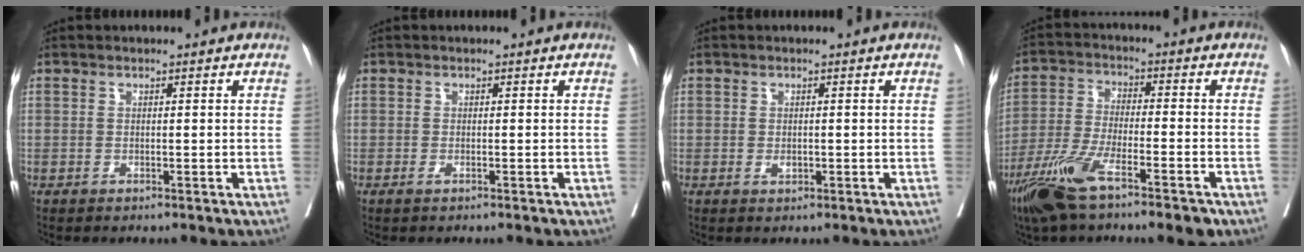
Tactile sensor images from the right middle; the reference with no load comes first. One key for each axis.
{"total": 0.6, "fx": -0.4, "fy": 0.0, "fz": 0.5, "tx": -0.010, "ty": -0.002, "tz": -0.005}
{"total": 1.0, "fx": -0.2, "fy": 0.7, "fz": 0.7, "tx": -0.010, "ty": 0.000, "tz": -0.001}
{"total": 12.2, "fx": -7.7, "fy": 2.2, "fz": 9.2, "tx": -0.176, "ty": -0.024, "tz": -0.138}